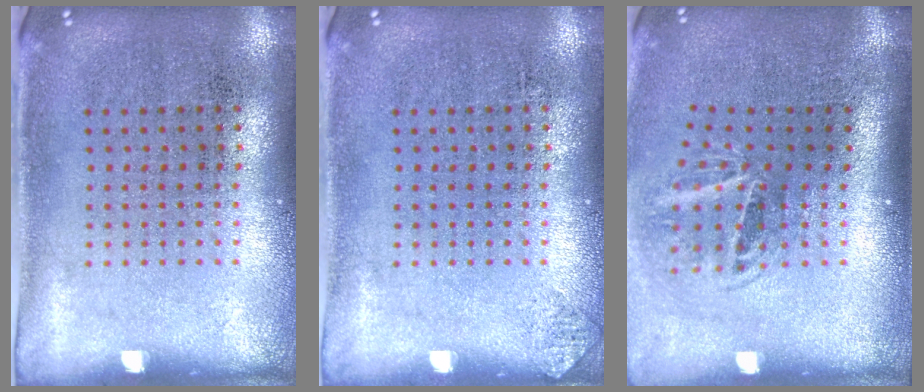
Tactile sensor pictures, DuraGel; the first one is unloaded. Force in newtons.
{"total": 0.5, "press": 0.5, "slide": 0.0}
{"total": 1.9, "press": 1.2, "slide": 1.5}